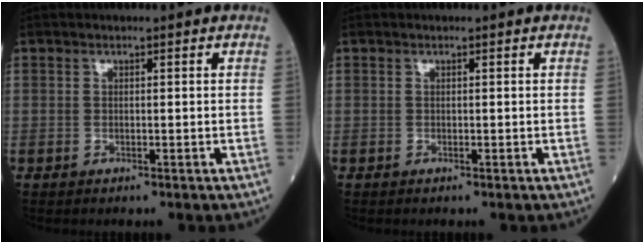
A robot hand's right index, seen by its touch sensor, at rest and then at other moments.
{"total": 0.0}